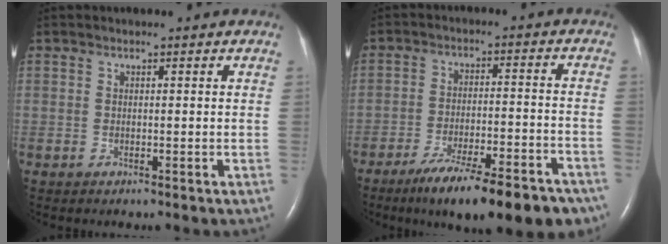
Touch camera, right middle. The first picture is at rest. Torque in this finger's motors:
{"motor_torque": [1.10, -1.04, 0.31, 0.11]}